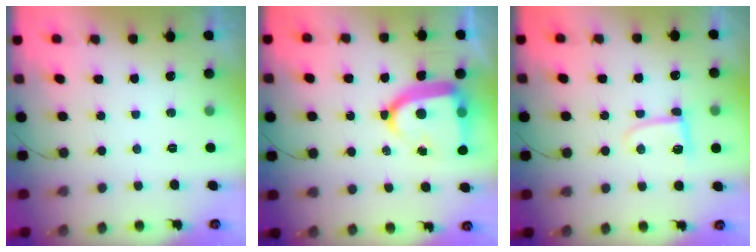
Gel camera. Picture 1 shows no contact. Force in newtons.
{"total": 14.6, "press": 14.6, "slide": 1.1}
{"total": 5.6, "press": 5.6, "slide": 0.5}